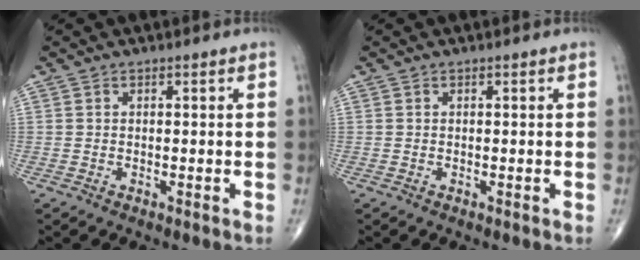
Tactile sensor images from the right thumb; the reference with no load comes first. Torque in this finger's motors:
{"motor_torque": [-0.05, 0.17, -0.04, -0.04, 0.00]}